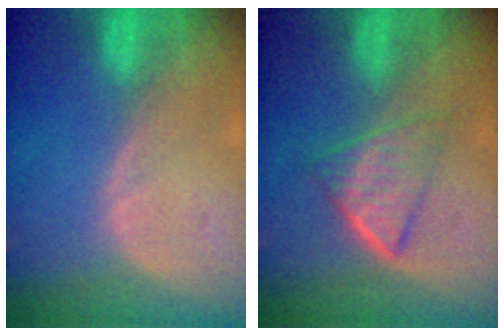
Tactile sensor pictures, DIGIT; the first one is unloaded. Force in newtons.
{"total": 6.4, "press": 5.5, "slide": 3.4}